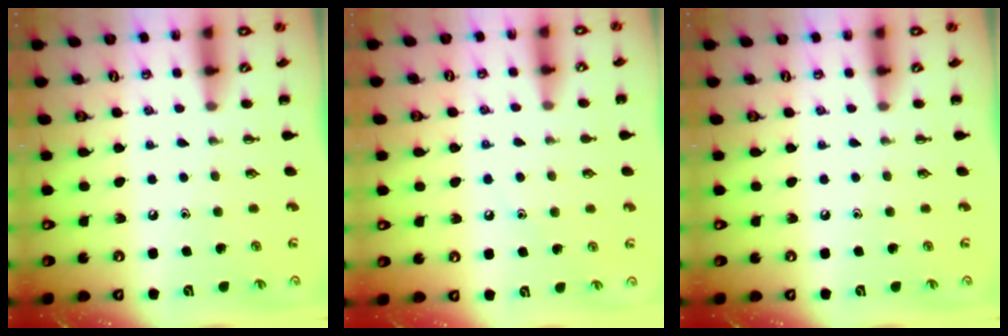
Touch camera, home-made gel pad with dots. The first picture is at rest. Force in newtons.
{"total": 8.2, "press": 8.0, "slide": 1.8}
{"total": 0.0}